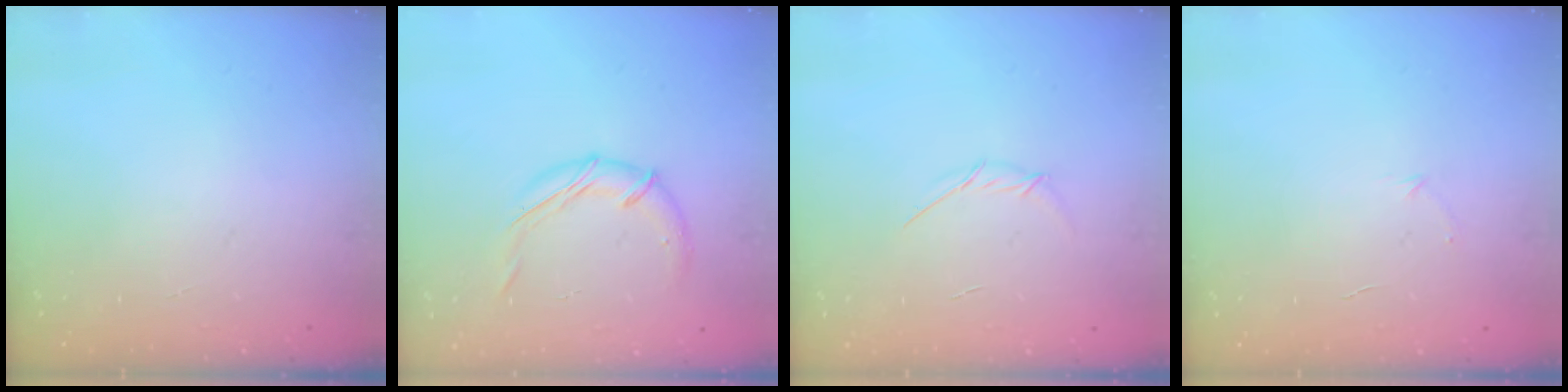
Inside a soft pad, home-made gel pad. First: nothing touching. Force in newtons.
{"total": 10.7, "press": 10.6, "slide": 1.5}
{"total": 3.3, "press": 3.2, "slide": 0.8}
{"total": 4.2, "press": 4.1, "slide": 0.8}